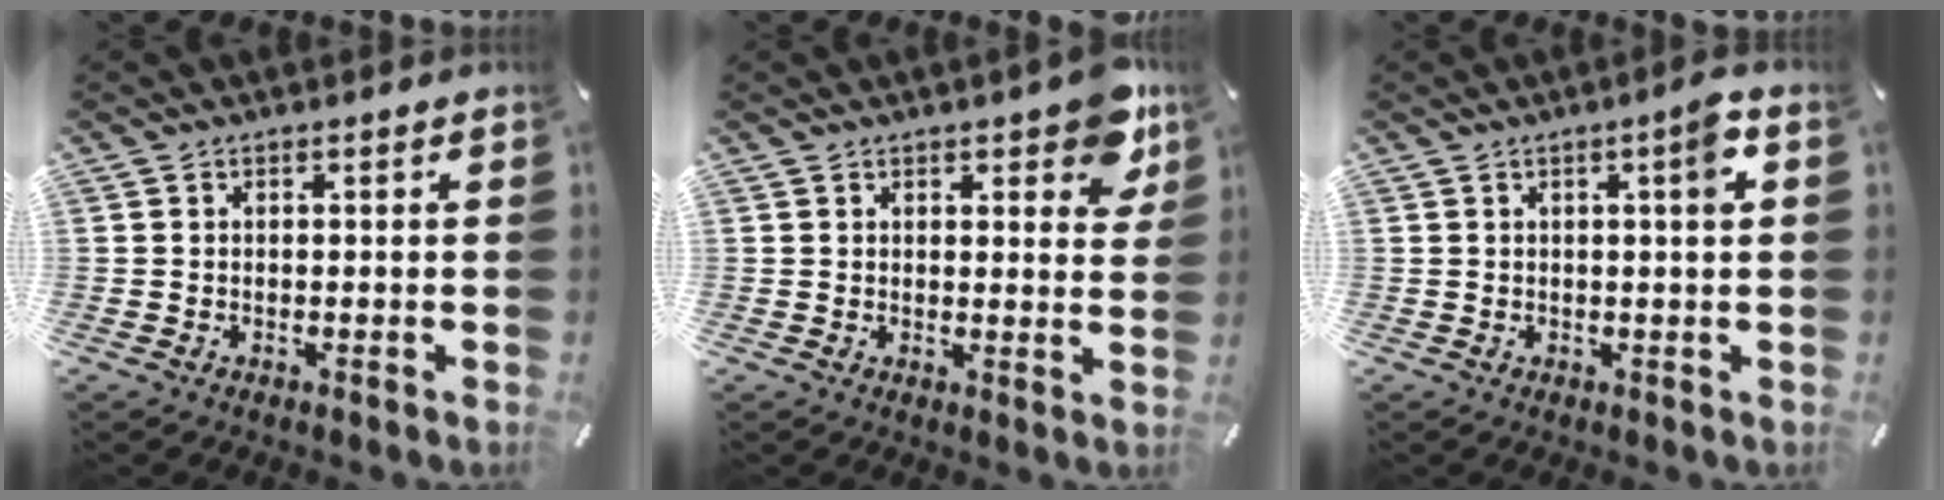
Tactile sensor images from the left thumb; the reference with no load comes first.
{"total": 7.2, "force": [4.7, 3.1, 4.5], "torque": [-0.043, -0.029, 0.076]}
{"total": 4.5, "force": [1.3, 0.4, 4.3], "torque": [-0.059, -0.008, 0.013]}